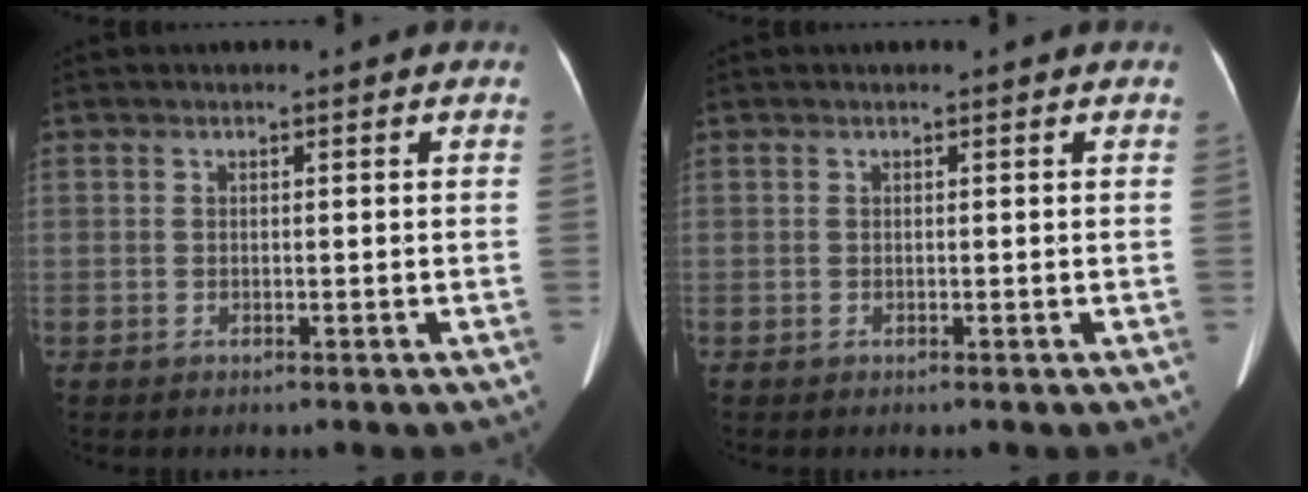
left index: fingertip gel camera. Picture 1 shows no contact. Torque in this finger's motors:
{"motor_torque": [0.02, 0.05, 0.00, 0.01]}